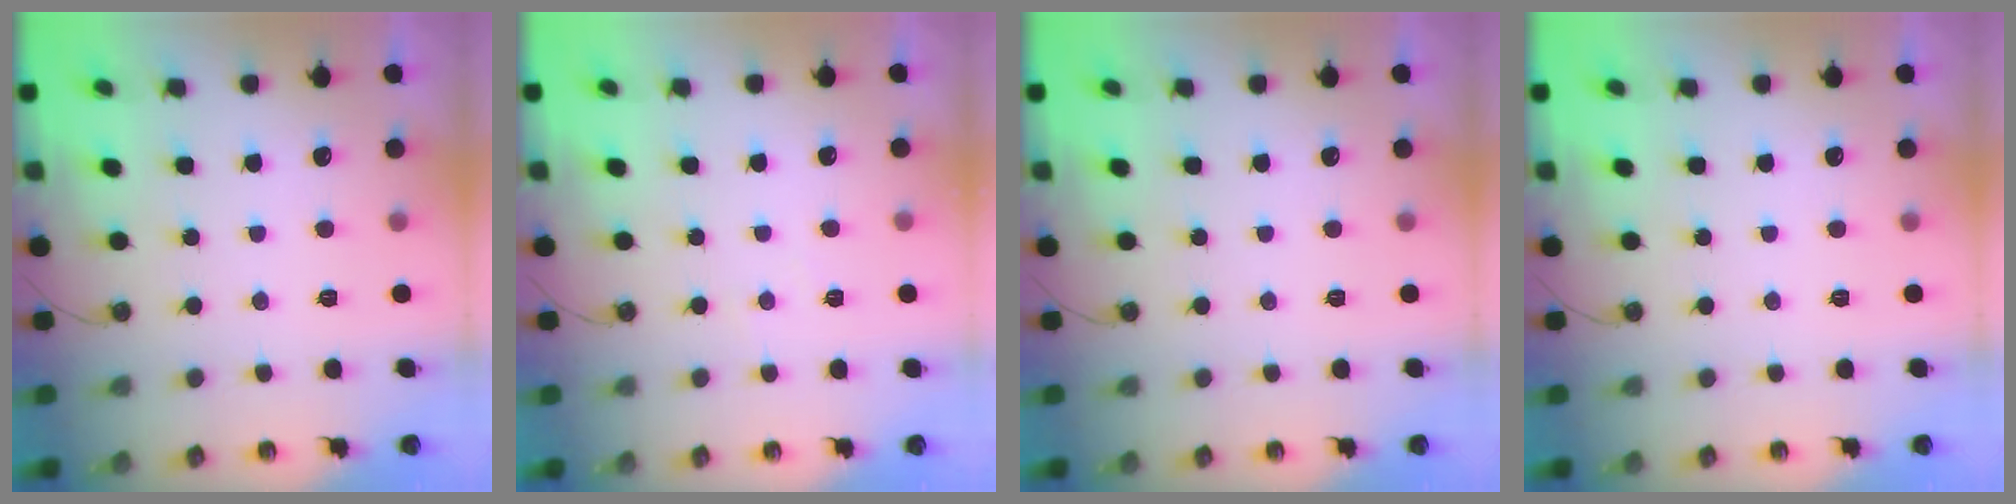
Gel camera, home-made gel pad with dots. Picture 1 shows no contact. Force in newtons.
{"total": 2.7, "press": 2.7, "slide": 0.4}
{"total": 0.0}
{"total": 0.0}